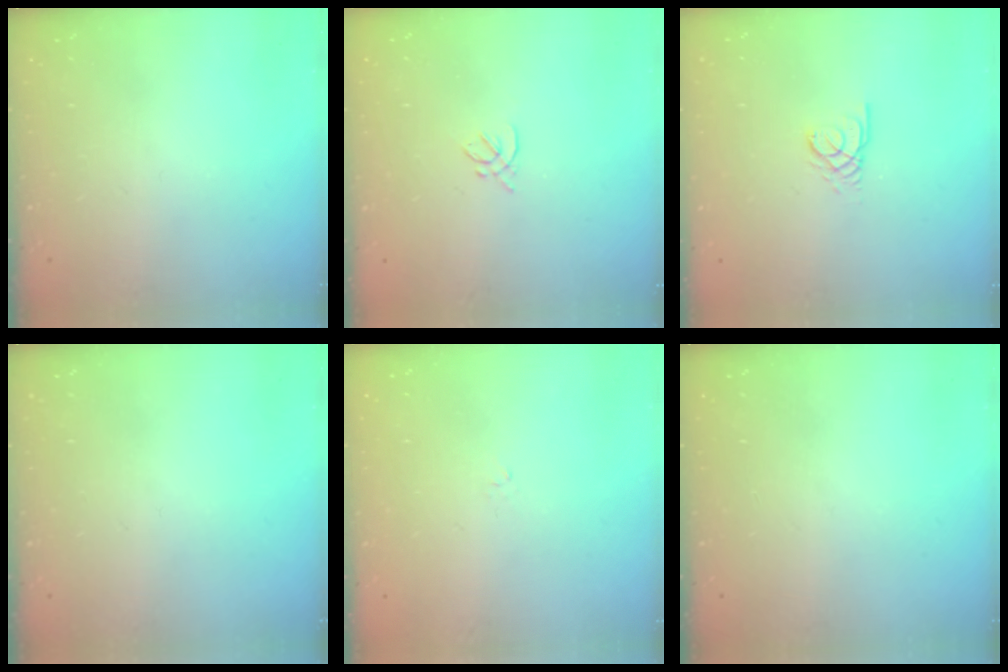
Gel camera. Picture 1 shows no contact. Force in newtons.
{"total": 2.1, "press": 2.0, "slide": 0.7}
{"total": 2.4, "press": 2.4, "slide": 0.3}
{"total": 0.0}
{"total": 1.2, "press": 1.2, "slide": 0.4}
{"total": 0.0}